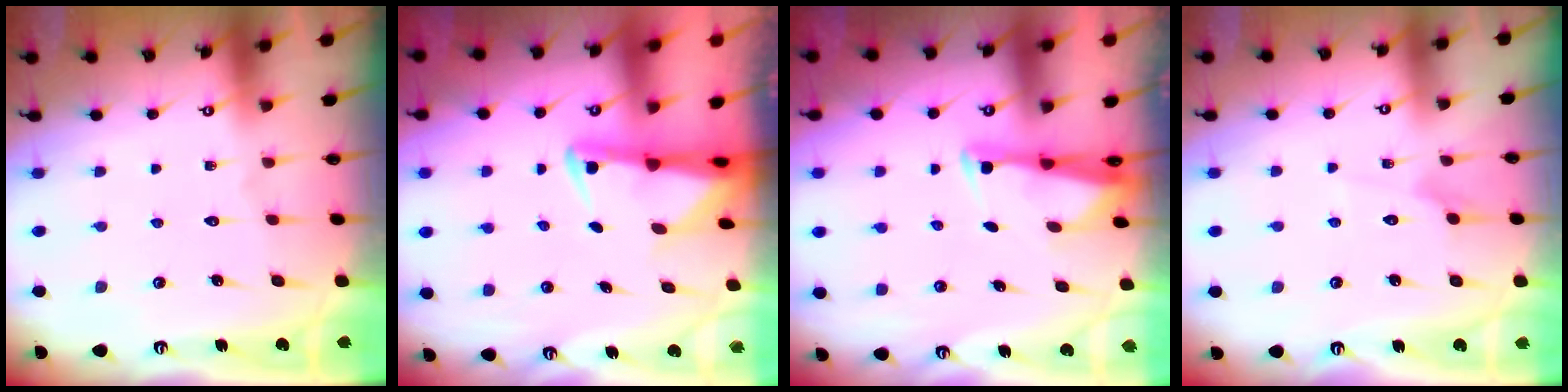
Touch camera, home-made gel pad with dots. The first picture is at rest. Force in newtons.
{"total": 2.9, "press": 2.9, "slide": 0.6}
{"total": 2.7, "press": 2.7, "slide": 0.6}
{"total": 2.7, "press": 2.7, "slide": 0.3}